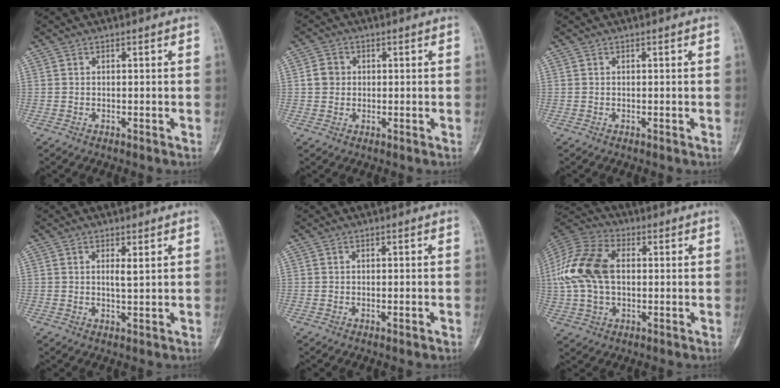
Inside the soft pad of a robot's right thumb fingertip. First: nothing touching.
{"total": 3.3, "force": [0.3, 3.0, 1.3], "torque": [-0.012, 0.006, 0.001]}
{"total": 0.0}
{"total": 1.9, "force": [0.8, 0.3, 1.7], "torque": [-0.028, -0.008, 0.016]}
{"total": 1.0, "force": [-0.4, 0.1, 0.9], "torque": [-0.011, 0.000, -0.002]}
{"total": 17.2, "force": [1.4, 11.0, 13.2], "torque": [-0.286, 0.021, 0.024]}